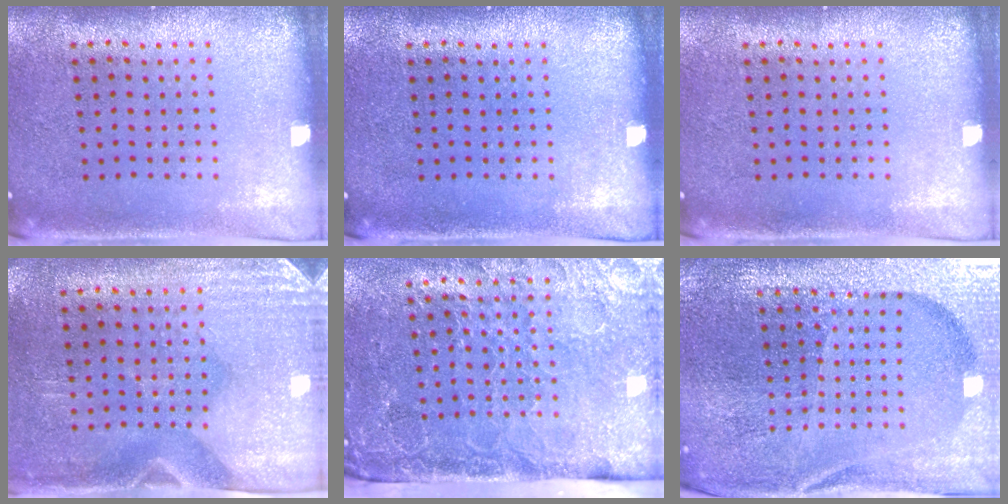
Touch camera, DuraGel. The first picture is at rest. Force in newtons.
{"total": 0.0}
{"total": 0.0}
{"total": 2.9, "press": 2.5, "slide": 1.5}
{"total": 4.6, "press": 3.7, "slide": 2.7}
{"total": 4.8, "press": 4.5, "slide": 1.6}